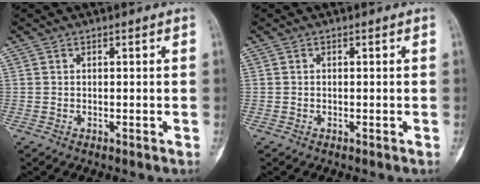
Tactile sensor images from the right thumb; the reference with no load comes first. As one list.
[{"total": 0.0}]